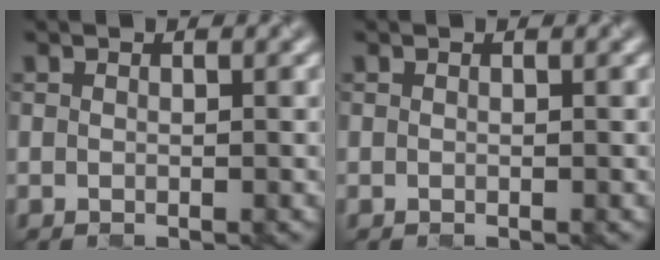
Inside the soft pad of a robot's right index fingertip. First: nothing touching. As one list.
[{"total": 0.0}]